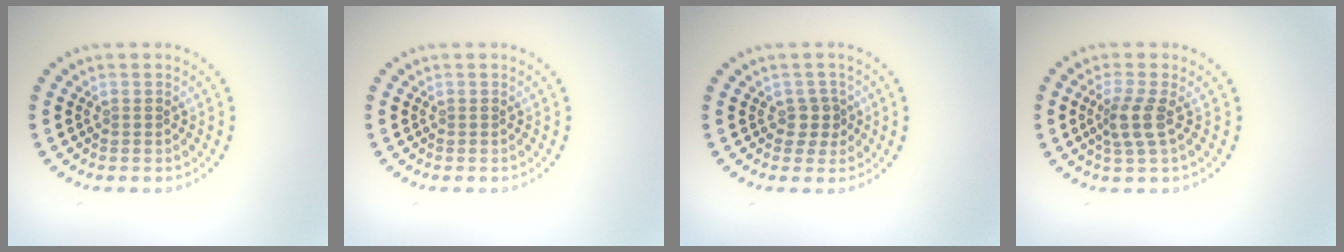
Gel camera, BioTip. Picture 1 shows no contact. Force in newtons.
{"total": 0.0}
{"total": 1.7, "press": 1.4, "slide": 0.9}
{"total": 2.5, "press": 1.9, "slide": 1.6}